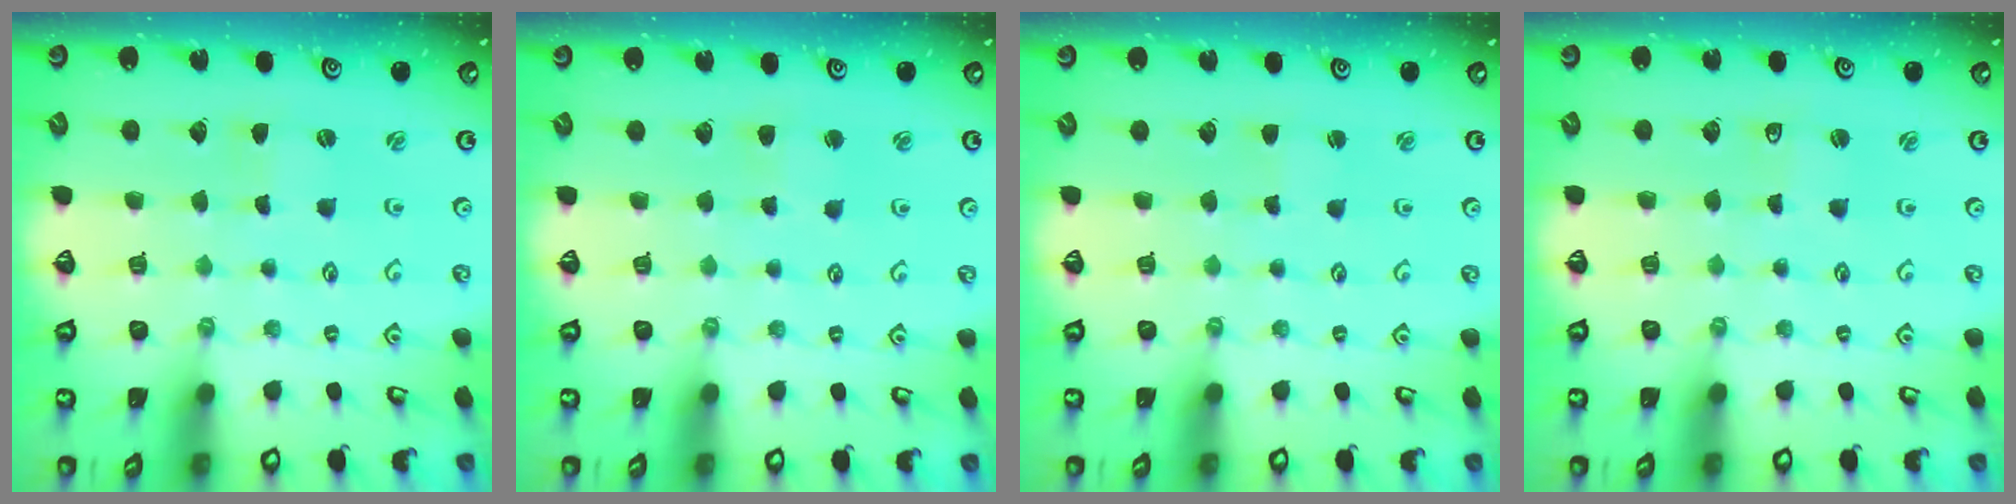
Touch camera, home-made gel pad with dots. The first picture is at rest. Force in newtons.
{"total": 2.0, "press": 1.9, "slide": 0.6}
{"total": 1.6, "press": 1.6, "slide": 0.3}
{"total": 1.4, "press": 1.4, "slide": 0.1}